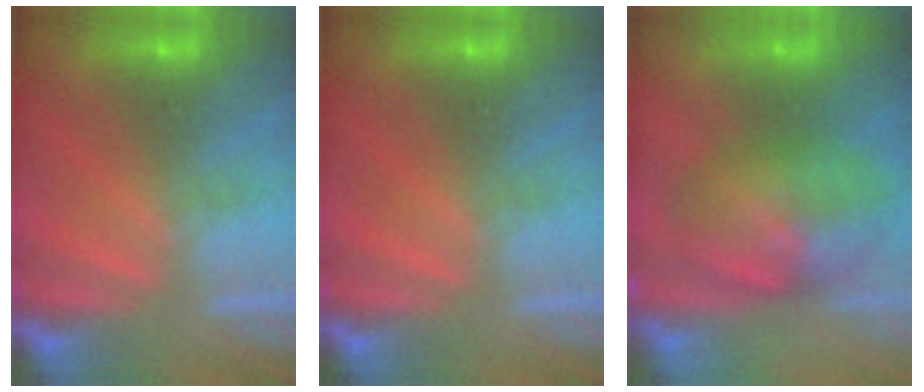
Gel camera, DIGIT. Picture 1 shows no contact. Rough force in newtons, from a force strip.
{"total": 0.0}
{"total": 7.0}